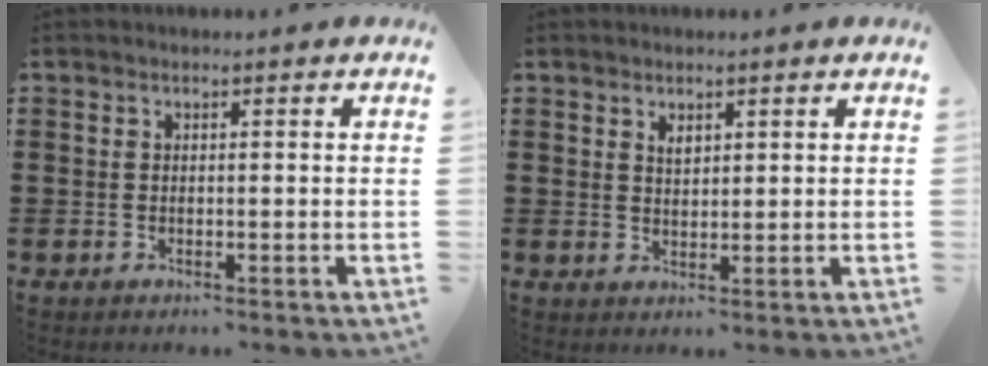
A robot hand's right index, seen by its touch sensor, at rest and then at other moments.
{"total": 1.5, "force": [1.1, 0.7, 0.8], "torque": [-0.018, 0.002, 0.020]}